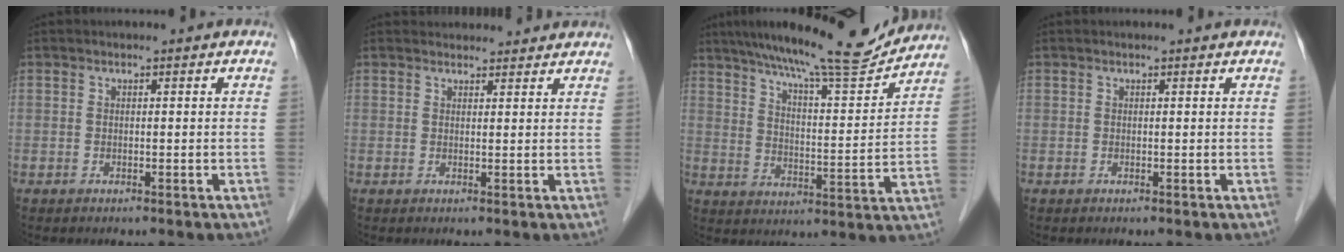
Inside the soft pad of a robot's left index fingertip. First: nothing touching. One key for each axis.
{"total": 6.2, "fx": 6.0, "fy": 1.5, "fz": 0.8, "tx": -0.001, "ty": 0.023, "tz": 0.065}
{"total": 16.3, "fx": 14.7, "fy": 0.7, "fz": 7.0, "tx": -0.114, "ty": -0.005, "tz": 0.219}
{"total": 1.2, "fx": 1.2, "fy": 0.2, "fz": 0.3, "tx": -0.010, "ty": 0.009, "tz": 0.012}